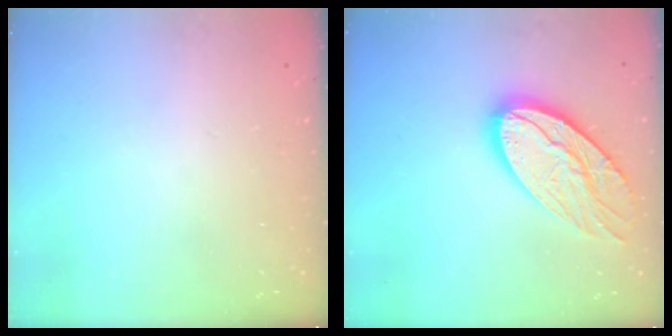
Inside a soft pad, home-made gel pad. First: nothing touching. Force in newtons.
{"total": 17.0, "press": 17.0, "slide": 1.1}